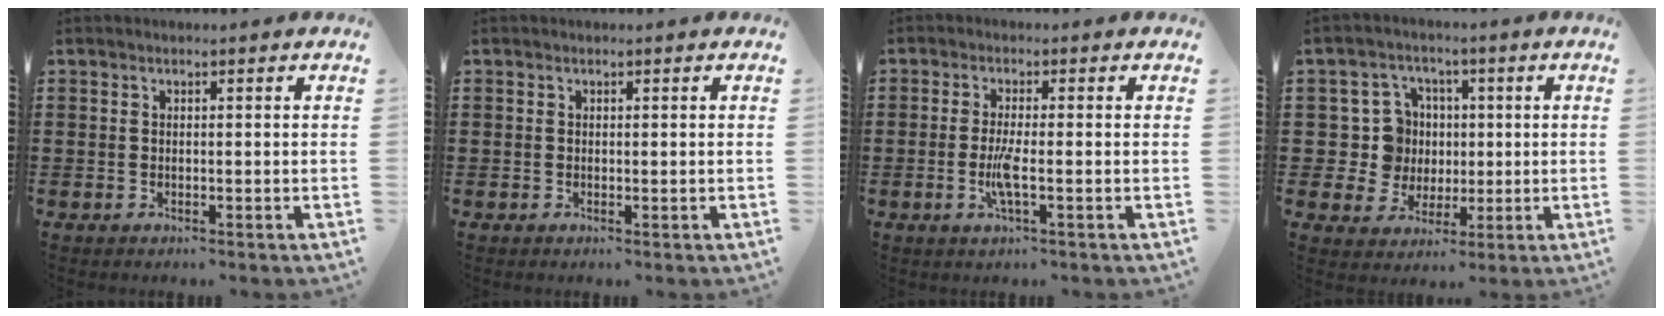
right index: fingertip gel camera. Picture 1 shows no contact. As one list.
[{"total": 0.0}, {"total": 4.1, "force": [-1.1, 0.4, 3.9], "torque": [-0.084, -0.010, -0.025]}, {"total": 7.9, "force": [1.1, 7.4, 2.5], "torque": [-0.064, 0.016, 0.024]}]